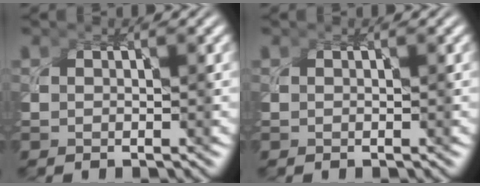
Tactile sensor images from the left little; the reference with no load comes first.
{"total": 0.0}